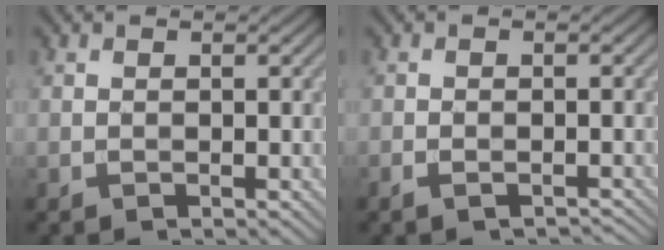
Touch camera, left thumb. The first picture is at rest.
{"total": 2.4, "force": [-1.6, 1.2, 1.2], "torque": [-0.019, -0.006, -0.022]}